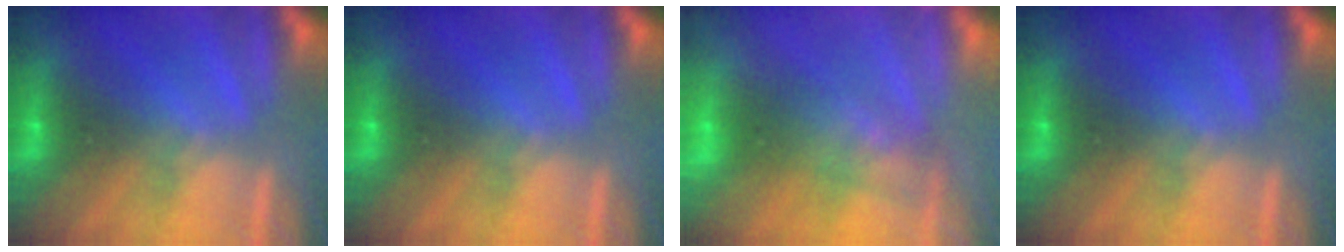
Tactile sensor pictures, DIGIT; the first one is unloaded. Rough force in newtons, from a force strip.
{"total": 0.0}
{"total": 2.7}
{"total": 0.0}